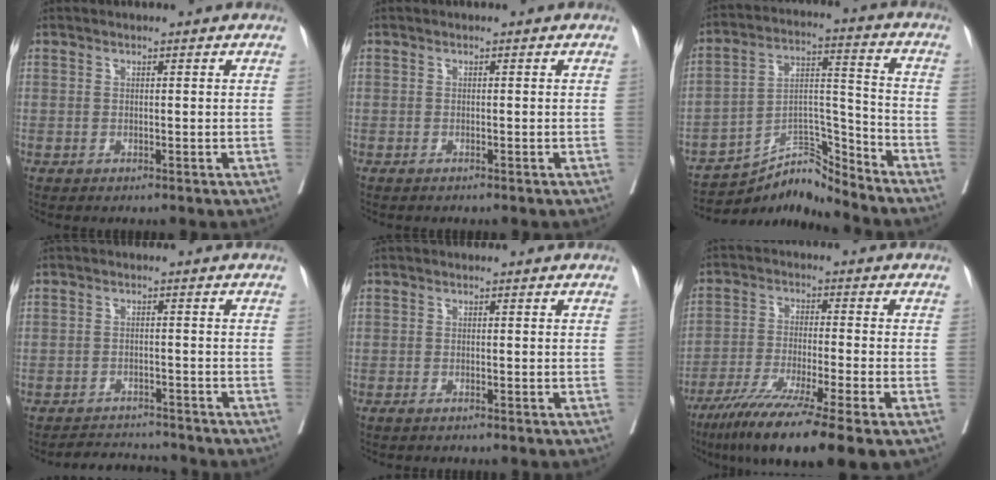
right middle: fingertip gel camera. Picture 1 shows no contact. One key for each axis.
{"total": 0.0}
{"total": 8.5, "fx": -8.5, "fy": 0.4, "fz": 0.2, "tx": 0.001, "ty": 0.051, "tz": -0.153}
{"total": 4.6, "fx": -4.5, "fy": 0.5, "fz": -0.4, "tx": 0.002, "ty": -0.001, "tz": -0.072}
{"total": 0.8, "fx": -0.7, "fy": -0.1, "fz": 0.4, "tx": -0.007, "ty": 0.000, "tz": -0.012}
{"total": 14.4, "fx": -9.5, "fy": -0.3, "fz": 10.8, "tx": -0.182, "ty": -0.045, "tz": -0.158}